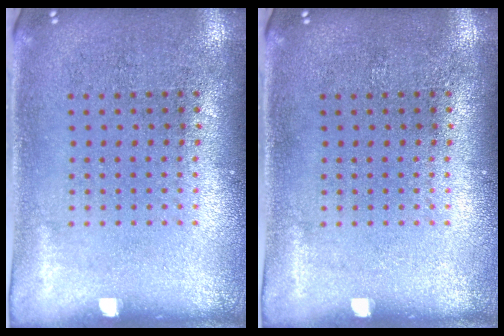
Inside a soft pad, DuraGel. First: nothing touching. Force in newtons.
{"total": 0.0}